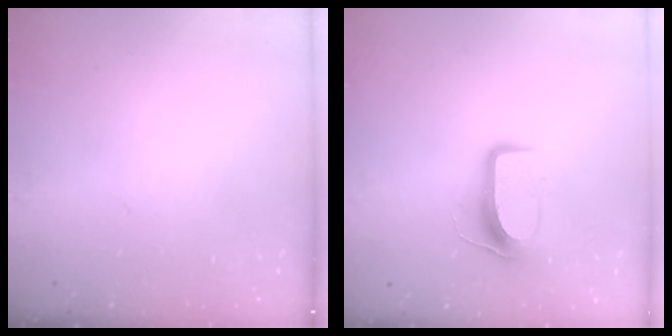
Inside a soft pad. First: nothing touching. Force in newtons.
{"total": 8.9, "press": 8.9, "slide": 0.3}